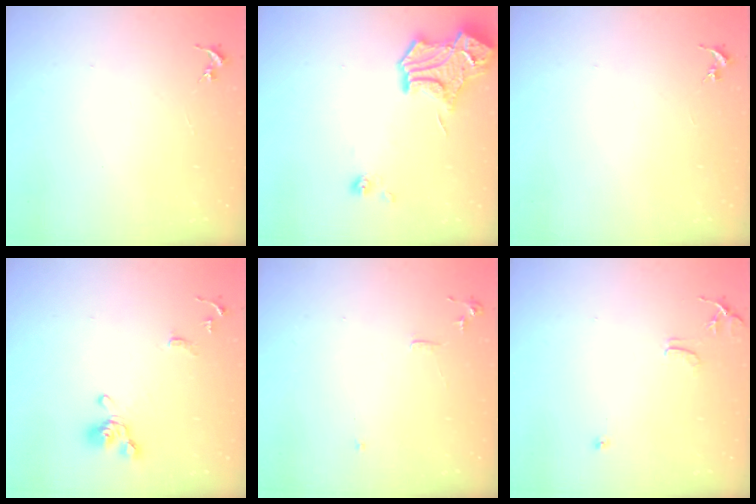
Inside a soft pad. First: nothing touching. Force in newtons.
{"total": 15.5, "press": 15.4, "slide": 1.4}
{"total": 0.0}
{"total": 11.3, "press": 11.2, "slide": 1.3}
{"total": 6.0, "press": 6.0, "slide": 0.7}
{"total": 7.9, "press": 7.9, "slide": 0.7}